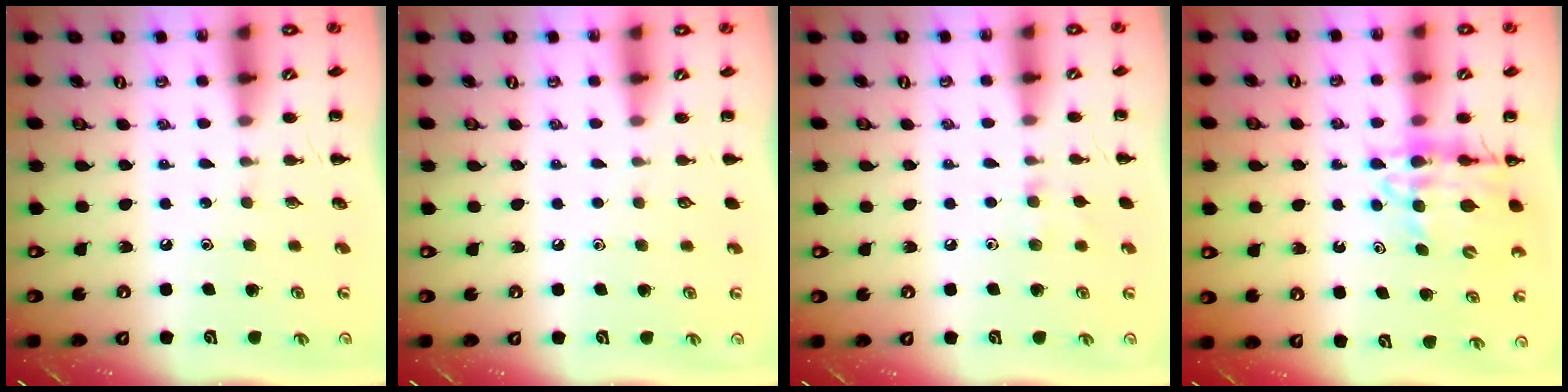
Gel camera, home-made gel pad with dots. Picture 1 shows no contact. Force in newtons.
{"total": 0.0}
{"total": 5.9, "press": 5.7, "slide": 1.7}
{"total": 12.4, "press": 12.0, "slide": 3.3}